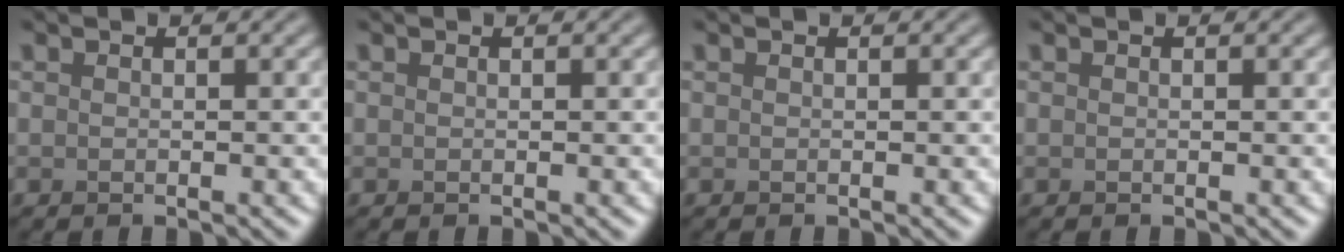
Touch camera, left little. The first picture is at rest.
{"total": 0.0}
{"total": 0.0}
{"total": 0.0}